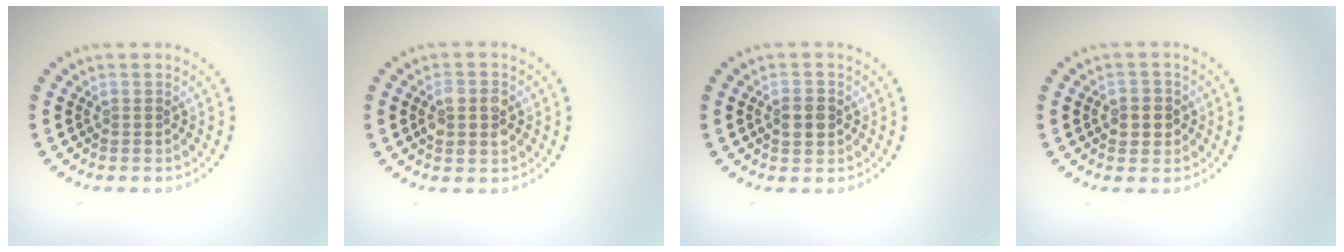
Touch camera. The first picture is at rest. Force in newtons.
{"total": 2.8, "press": 2.8, "slide": 0.3}
{"total": 2.5, "press": 2.5, "slide": 0.2}
{"total": 2.5, "press": 2.4, "slide": 0.6}